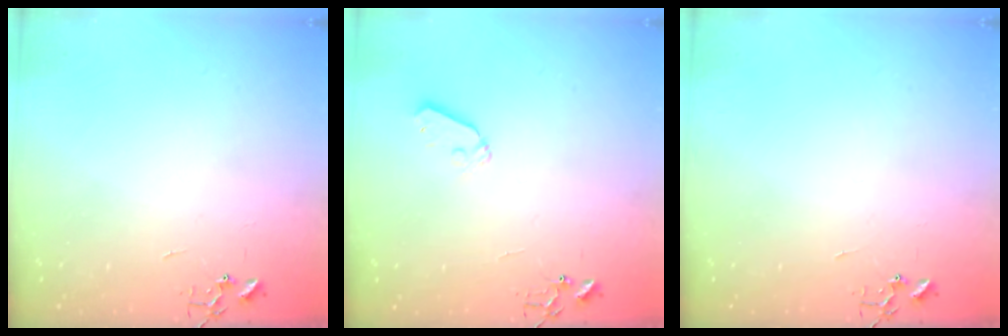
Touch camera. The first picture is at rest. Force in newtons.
{"total": 6.5, "press": 6.5, "slide": 0.6}
{"total": 0.0}